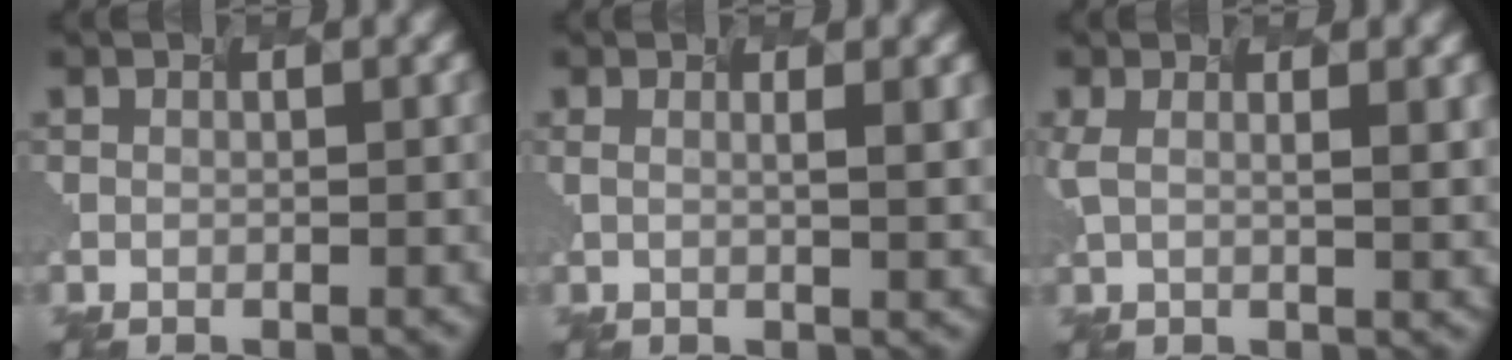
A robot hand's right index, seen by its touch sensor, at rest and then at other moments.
{"total": 2.0, "force": [0.5, 0.7, 1.8], "torque": [-0.017, 0.008, -0.001]}
{"total": 2.9, "force": [0.8, 1.0, 2.6], "torque": [-0.038, 0.005, 0.018]}